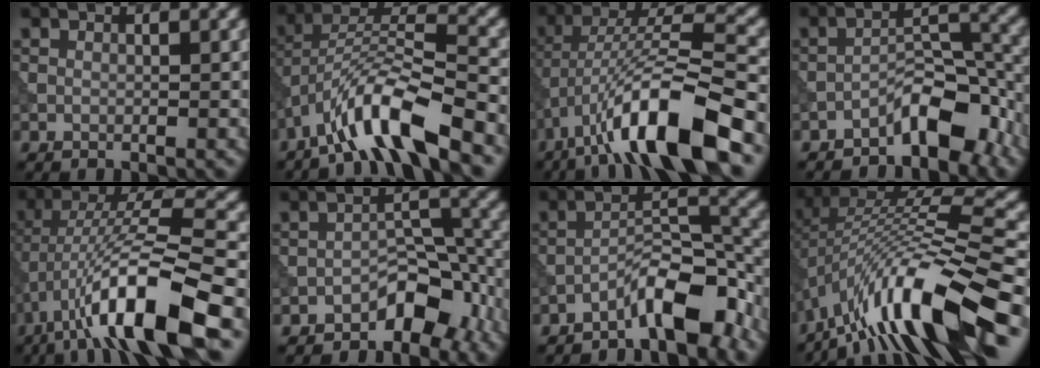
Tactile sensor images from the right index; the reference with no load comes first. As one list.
[{"total": 9.3, "force": [-5.8, 2.2, 6.9], "torque": [-0.122, 0.013, -0.112]}, {"total": 11.8, "force": [-6.5, 2.8, 9.5], "torque": [-0.163, 0.016, -0.116]}, {"total": 5.8, "force": [-3.9, 2.0, 3.8], "torque": [-0.048, 0.015, -0.067]}, {"total": 11.7, "force": [-5.2, 2.5, 10.1], "torque": [-0.180, 0.019, -0.092]}, {"total": 4.8, "force": [-3.1, 2.4, 2.7], "torque": [-0.022, 0.011, -0.051]}, {"total": 6.7, "force": [-4.6, 1.7, 4.6], "torque": [-0.071, 0.013, -0.082]}, {"total": 13.5, "force": [-6.4, 3.9, 11.3], "torque": [-0.202, 0.023, -0.105]}]